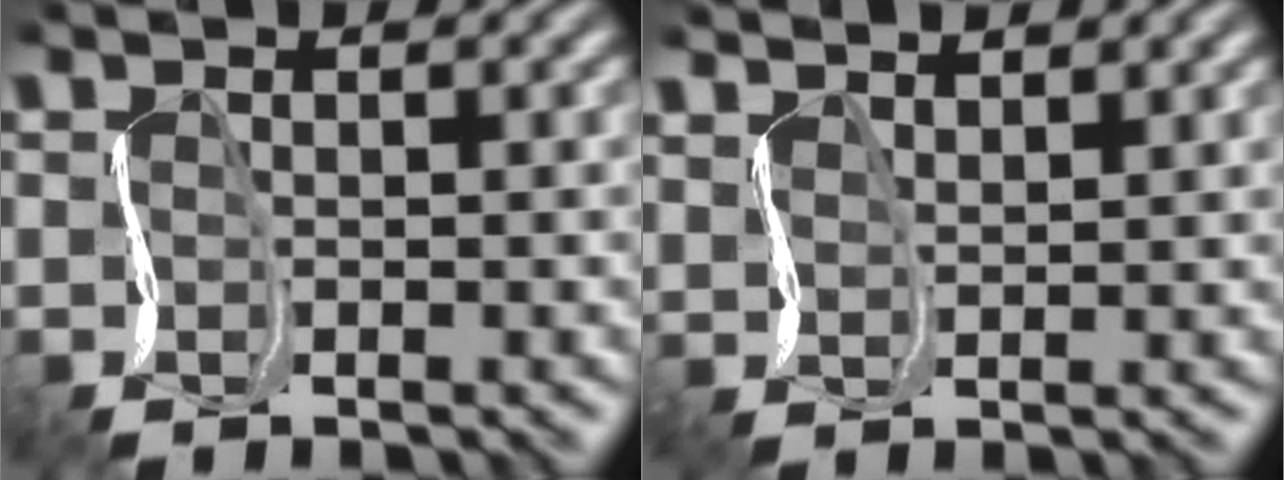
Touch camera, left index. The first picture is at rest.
{"total": 3.5, "force": [3.5, -0.1, -0.1], "torque": [-0.010, 0.000, 0.058]}